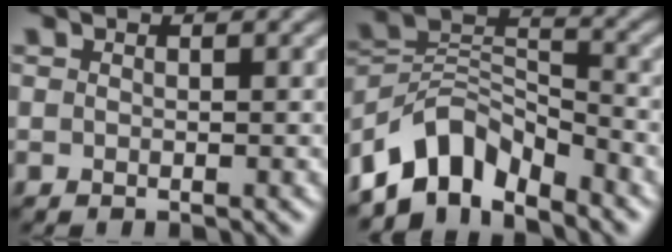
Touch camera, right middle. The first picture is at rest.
{"total": 7.3, "force": [-5.6, 3.3, 3.2], "torque": [-0.045, 0.000, -0.116]}